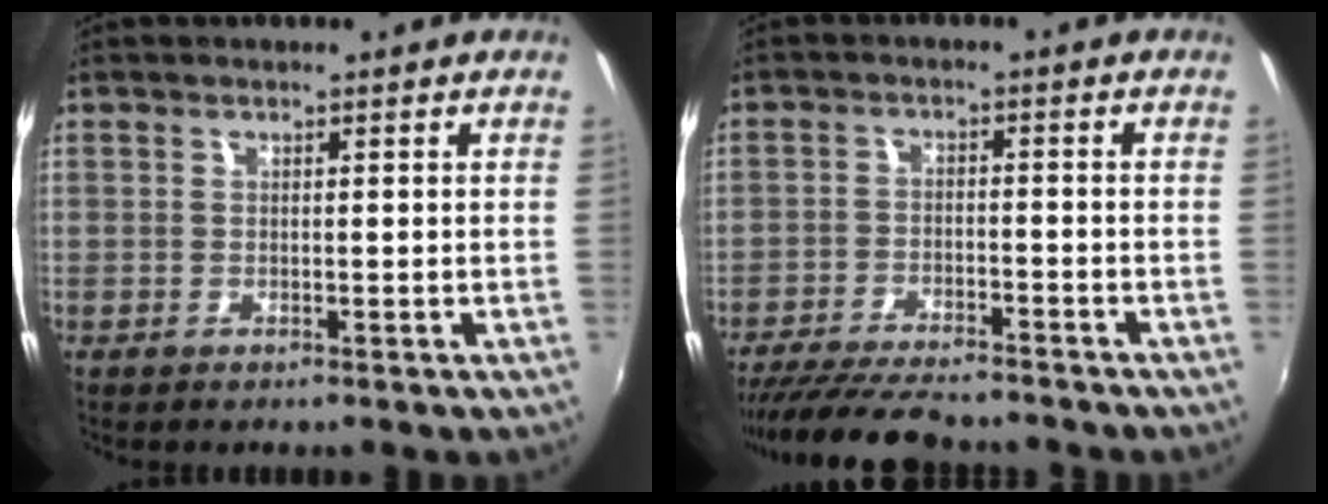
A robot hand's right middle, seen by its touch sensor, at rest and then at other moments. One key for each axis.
{"total": 13.5, "fx": -11.9, "fy": 2.5, "fz": 5.9, "tx": -0.132, "ty": -0.022, "tz": -0.194}